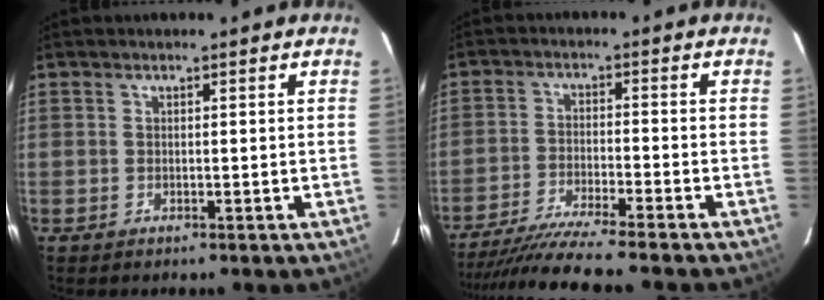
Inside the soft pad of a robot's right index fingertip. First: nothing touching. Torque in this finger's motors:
{"motor_torque": [1.10, -1.04, 0.40, 0.07]}